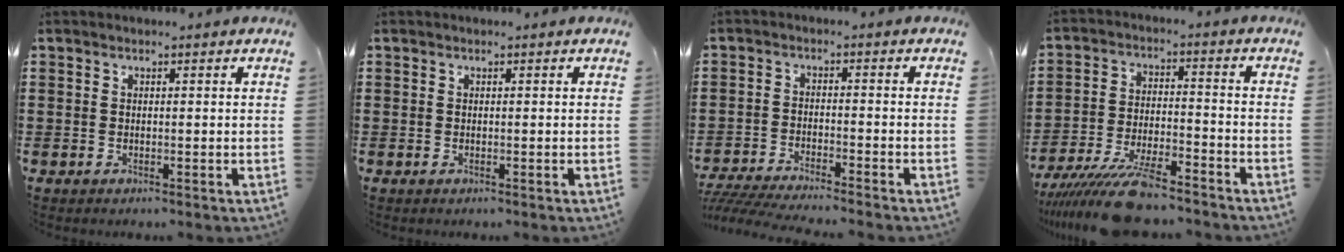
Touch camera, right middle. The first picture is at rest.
{"total": 0.0}
{"total": 4.2, "force": [-4.1, -0.2, 1.0], "torque": [-0.031, -0.012, -0.086]}
{"total": 10.6, "force": [-8.9, 2.1, 5.4], "torque": [-0.107, 0.014, -0.172]}